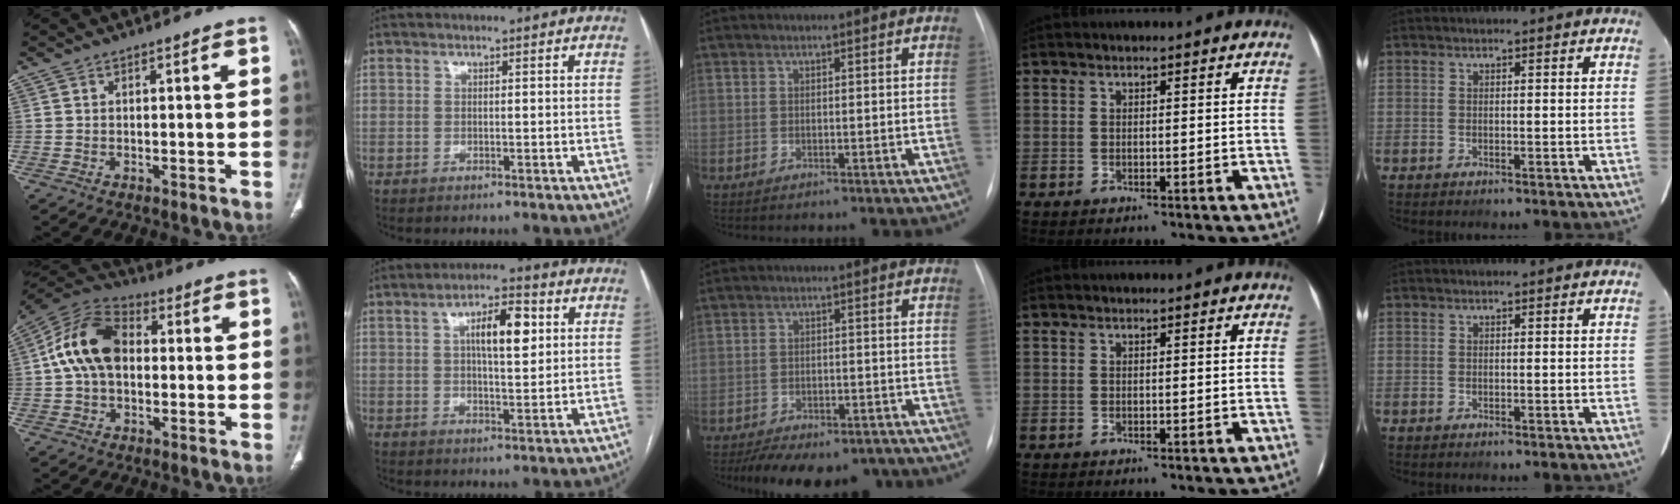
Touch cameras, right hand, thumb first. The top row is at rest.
{"thumb": {"total": 13.7, "force": [0.9, 9.2, 10.1], "torque": [-0.185, 0.032, 0.004]}, "index": {"total": 8.2, "force": [2.2, 2.5, 7.4], "torque": [-0.123, 0.015, 0.035]}, "middle": {"total": 13.5, "force": [-10.5, 6.3, 5.6], "torque": [-0.092, 0.008, -0.137]}}